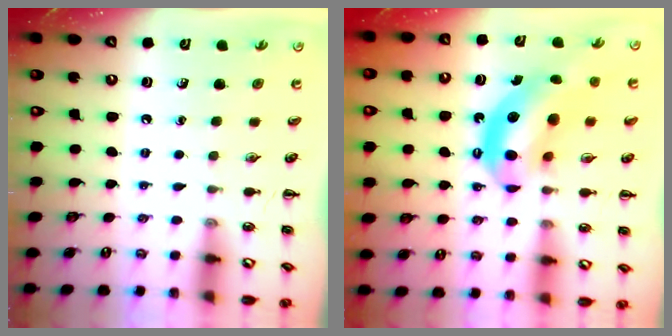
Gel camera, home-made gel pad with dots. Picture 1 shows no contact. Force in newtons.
{"total": 13.4, "press": 12.9, "slide": 3.6}